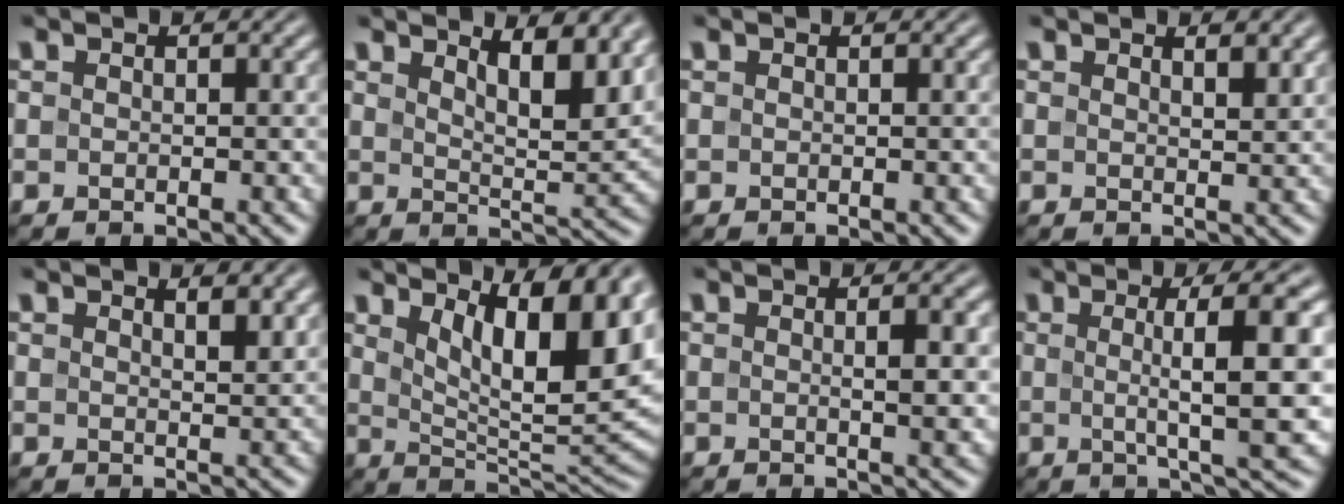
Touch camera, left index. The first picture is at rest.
{"total": 5.9, "force": [3.7, 1.8, 4.2], "torque": [-0.060, -0.004, 0.058]}
{"total": 0.0}
{"total": 1.7, "force": [1.3, 0.4, 1.0], "torque": [-0.013, 0.000, 0.021]}
{"total": 2.1, "force": [1.5, 0.5, 1.3], "torque": [-0.015, -0.001, 0.025]}
{"total": 11.4, "force": [5.1, 3.7, 9.6], "torque": [-0.124, -0.005, 0.079]}
{"total": 2.9, "force": [0.3, 0.6, 2.8], "torque": [-0.037, 0.003, 0.002]}
{"total": 8.6, "force": [0.8, 1.7, 8.4], "torque": [-0.111, 0.009, 0.010]}